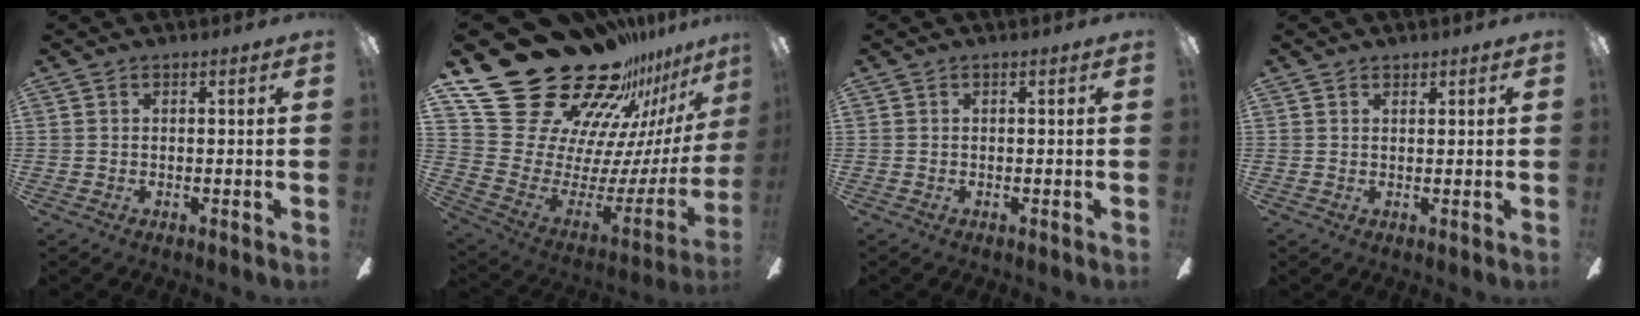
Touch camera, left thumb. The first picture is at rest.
{"total": 32.5, "force": [24.6, 15.3, 14.7], "torque": [-0.211, -0.215, 0.490]}
{"total": 0.0}
{"total": 1.1, "force": [1.0, 0.5, 0.1], "torque": [-0.002, -0.001, 0.020]}